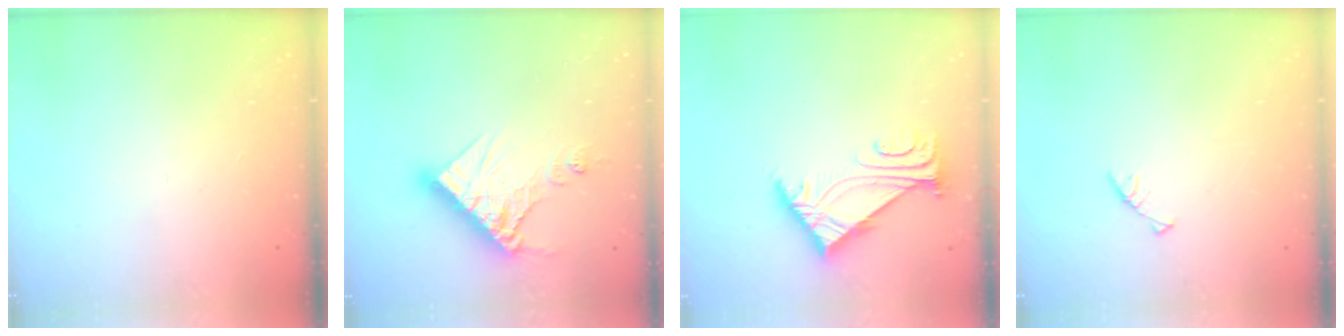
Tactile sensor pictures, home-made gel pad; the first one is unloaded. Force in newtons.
{"total": 13.7, "press": 13.6, "slide": 1.6}
{"total": 5.4, "press": 5.2, "slide": 1.1}
{"total": 3.0, "press": 3.0, "slide": 0.3}